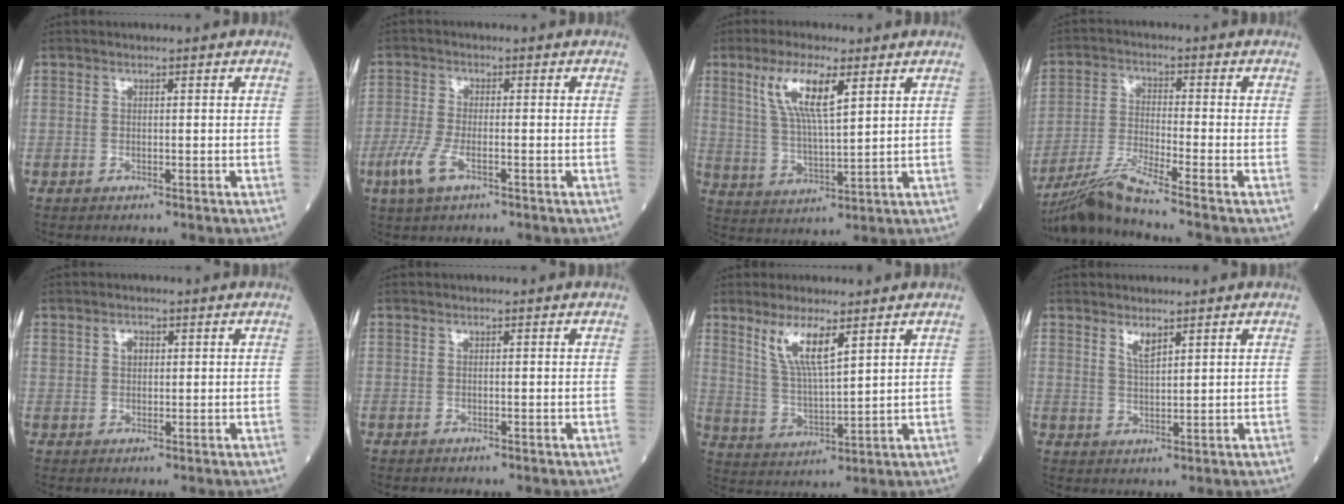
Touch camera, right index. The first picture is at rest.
{"total": 5.0, "force": [-2.3, 1.6, 4.2], "torque": [-0.103, -0.008, -0.045]}
{"total": 9.1, "force": [4.3, 1.8, 7.8], "torque": [-0.157, 0.003, 0.085]}
{"total": 7.6, "force": [-6.4, -2.0, 3.5], "torque": [-0.077, -0.029, -0.125]}
{"total": 1.9, "force": [0.7, 1.4, 1.1], "torque": [-0.019, 0.006, 0.012]}
{"total": 0.0}
{"total": 7.4, "force": [4.3, 1.0, 5.9], "torque": [-0.120, -0.009, 0.088]}
{"total": 2.4, "force": [1.8, 0.4, 1.5], "torque": [-0.032, -0.008, 0.038]}